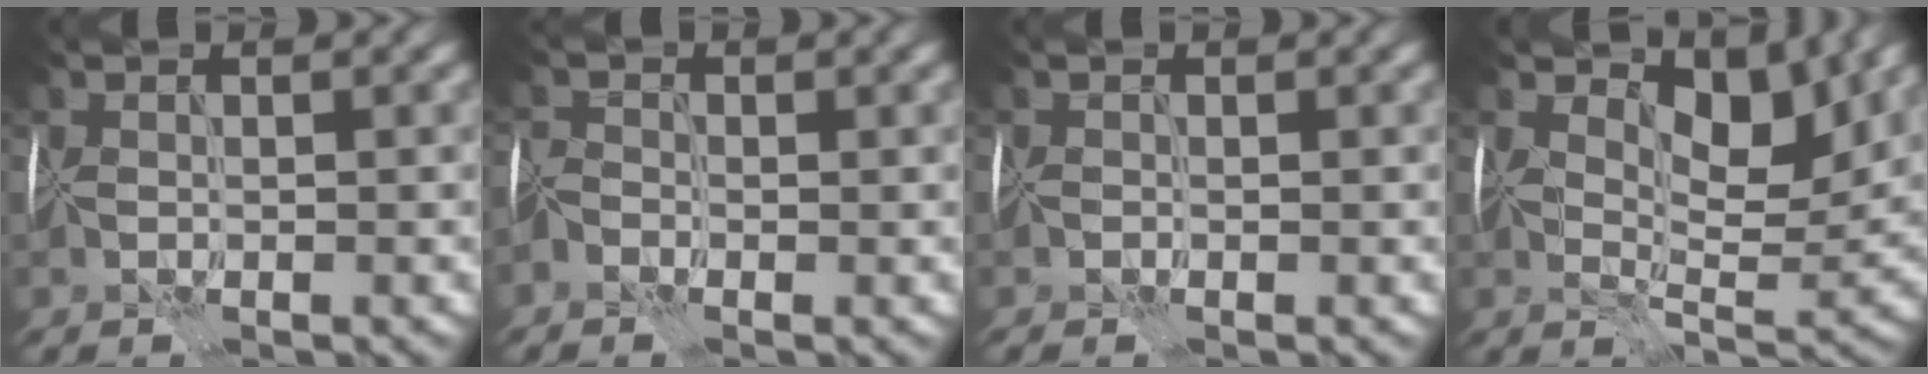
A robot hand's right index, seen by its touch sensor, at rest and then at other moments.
{"total": 1.3, "force": [-0.8, 1.0, 0.5], "torque": [-0.011, 0.004, -0.027]}
{"total": 0.8, "force": [-0.8, 0.1, -0.1], "torque": [-0.002, -0.006, -0.013]}
{"total": 5.9, "force": [3.4, 2.8, 4.0], "torque": [-0.058, -0.009, 0.047]}